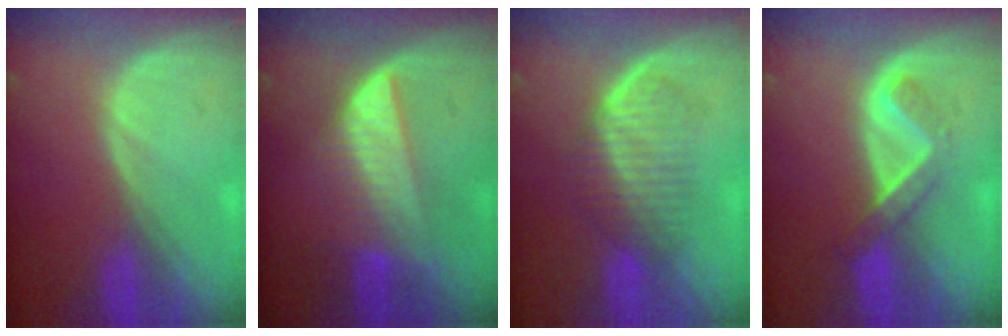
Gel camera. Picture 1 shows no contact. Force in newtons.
{"total": 6.7, "press": 6.5, "slide": 1.6}
{"total": 5.9, "press": 5.8, "slide": 1.4}
{"total": 5.2, "press": 4.4, "slide": 2.8}